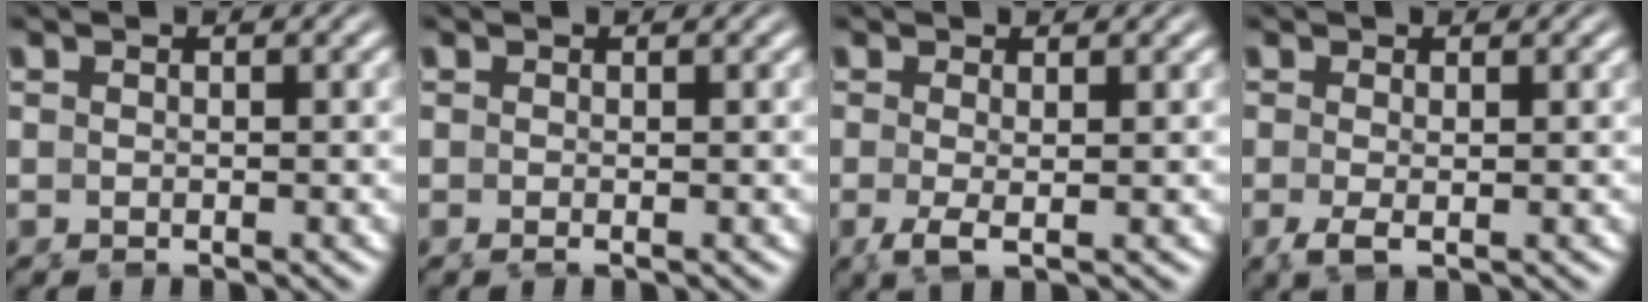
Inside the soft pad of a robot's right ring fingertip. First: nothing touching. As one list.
[{"total": 0.0}, {"total": 1.3, "force": [-0.5, -0.2, 1.2], "torque": [-0.028, -0.014, -0.006]}, {"total": 1.0, "force": [-0.5, -0.2, 0.8], "torque": [-0.021, -0.011, -0.008]}]